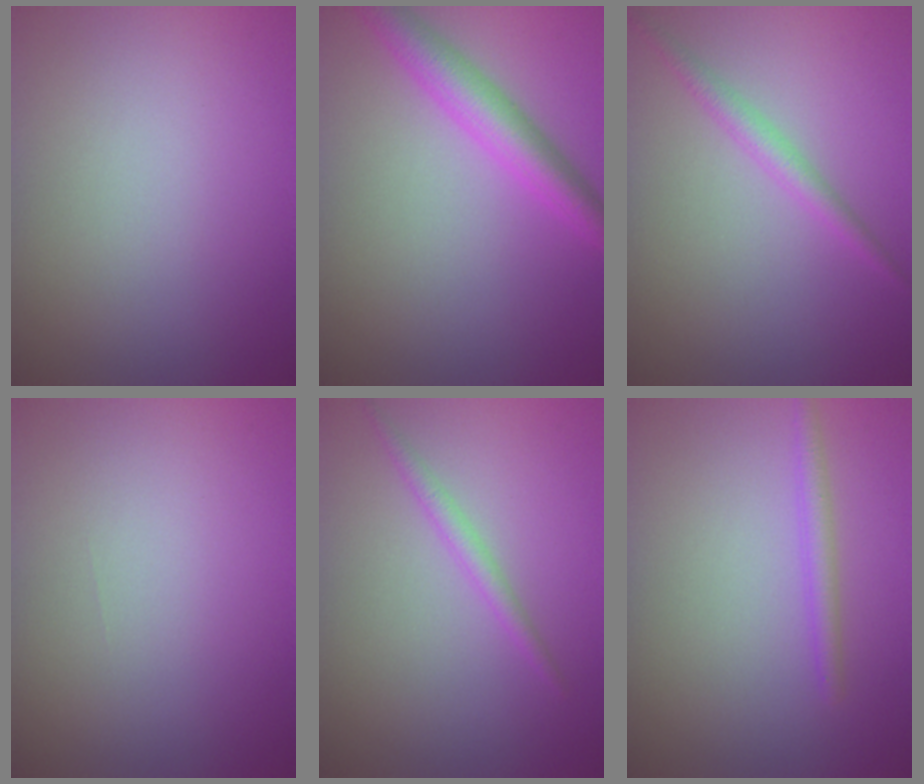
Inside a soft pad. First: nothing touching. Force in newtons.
{"total": 4.0, "press": 4.0, "slide": 0.1}
{"total": 1.9, "press": 1.9, "slide": 0.0}
{"total": 0.0}
{"total": 1.4, "press": 1.4, "slide": 0.1}
{"total": 1.7, "press": 1.7, "slide": 0.0}